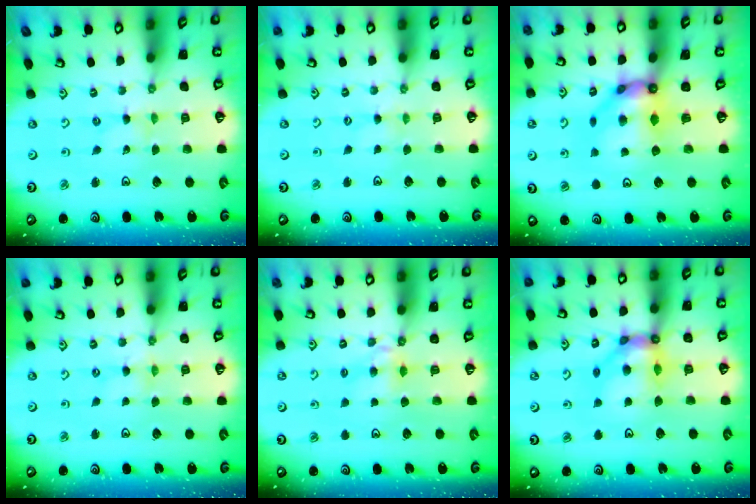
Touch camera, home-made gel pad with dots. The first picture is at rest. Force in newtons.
{"total": 0.5, "press": 0.5, "slide": 0.1}
{"total": 10.3, "press": 10.2, "slide": 0.7}
{"total": 1.2, "press": 1.2, "slide": 0.3}
{"total": 4.6, "press": 4.6, "slide": 0.6}
{"total": 11.3, "press": 11.2, "slide": 1.5}